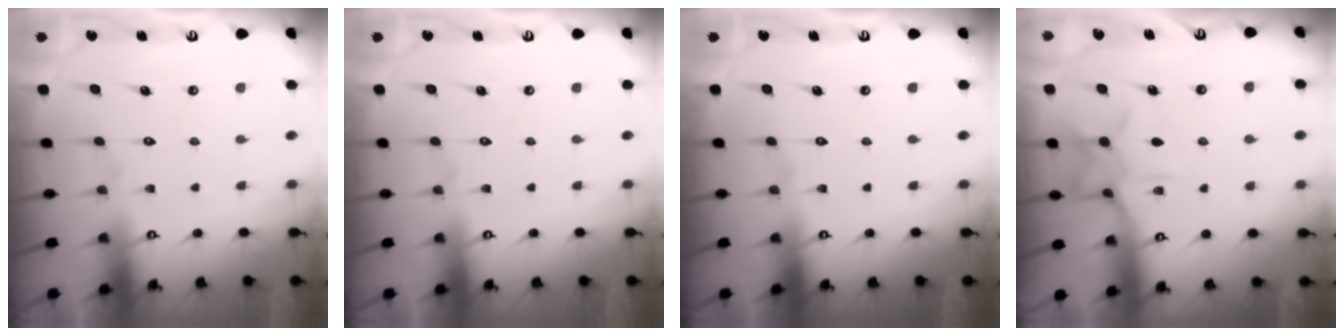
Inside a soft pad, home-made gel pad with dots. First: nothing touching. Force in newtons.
{"total": 0.0}
{"total": 0.0}
{"total": 10.0, "press": 10.0, "slide": 0.8}